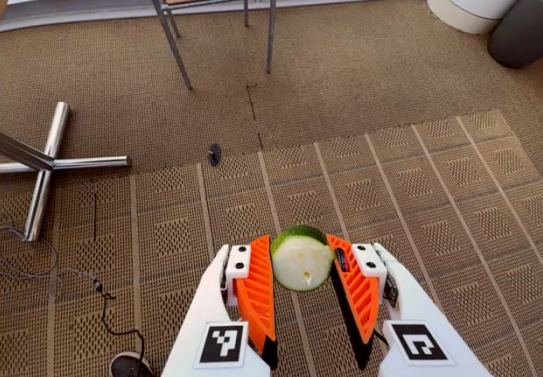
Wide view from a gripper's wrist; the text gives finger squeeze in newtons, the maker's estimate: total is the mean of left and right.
{"total": 9.2, "left": 8.6, "right": 9.8}